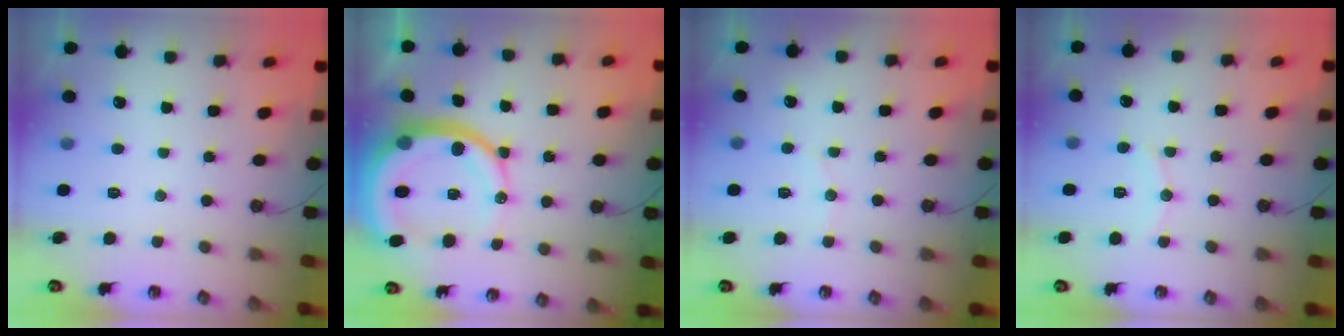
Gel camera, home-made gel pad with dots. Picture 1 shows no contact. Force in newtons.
{"total": 16.5, "press": 16.3, "slide": 2.1}
{"total": 5.0, "press": 4.8, "slide": 1.3}
{"total": 5.7, "press": 5.7, "slide": 0.5}